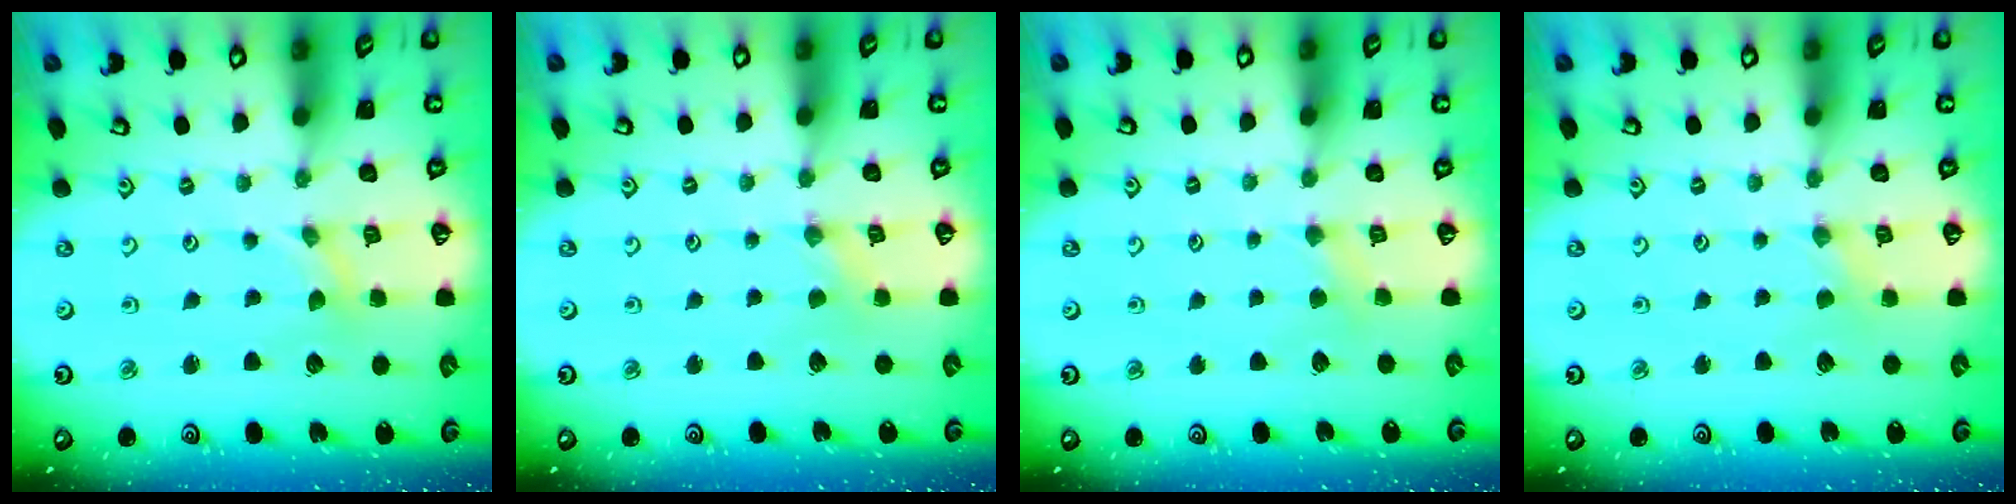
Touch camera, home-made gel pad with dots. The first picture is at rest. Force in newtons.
{"total": 0.0}
{"total": 2.9, "press": 2.9, "slide": 0.3}
{"total": 0.5, "press": 0.5, "slide": 0.1}